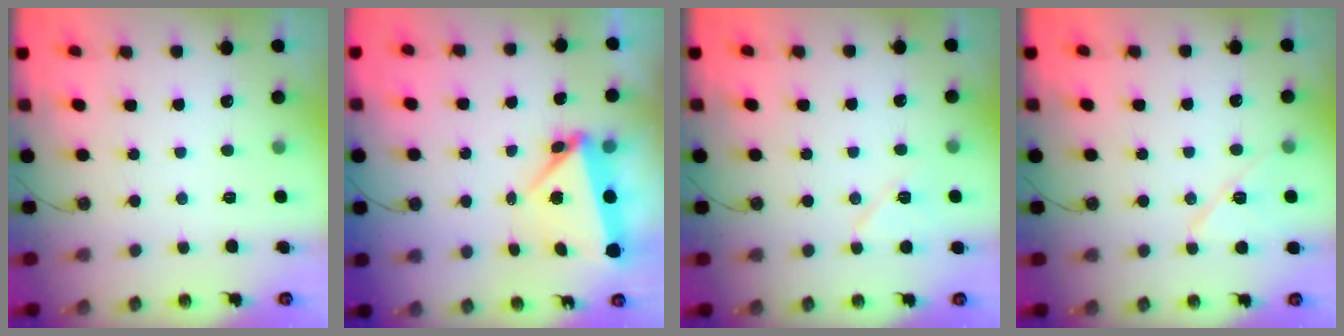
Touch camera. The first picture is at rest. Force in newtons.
{"total": 10.8, "press": 4.7, "slide": 9.7}
{"total": 7.2, "press": 7.2, "slide": 0.8}
{"total": 10.0, "press": 9.9, "slide": 1.2}